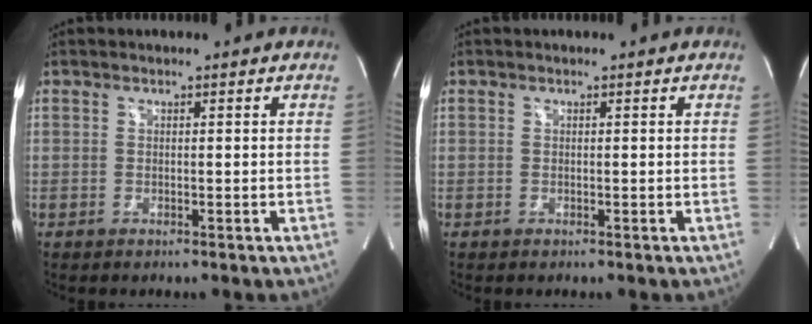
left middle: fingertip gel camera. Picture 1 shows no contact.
{"total": 0.0}